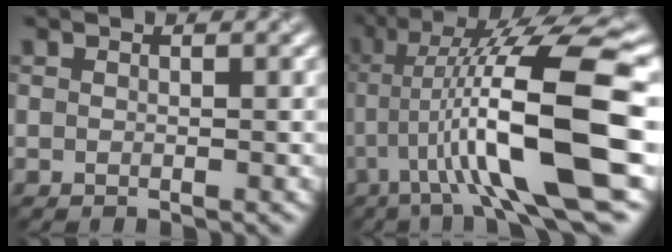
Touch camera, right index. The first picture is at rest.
{"total": 13.5, "force": [-2.5, 2.2, 13.0], "torque": [-0.210, 0.028, -0.031]}